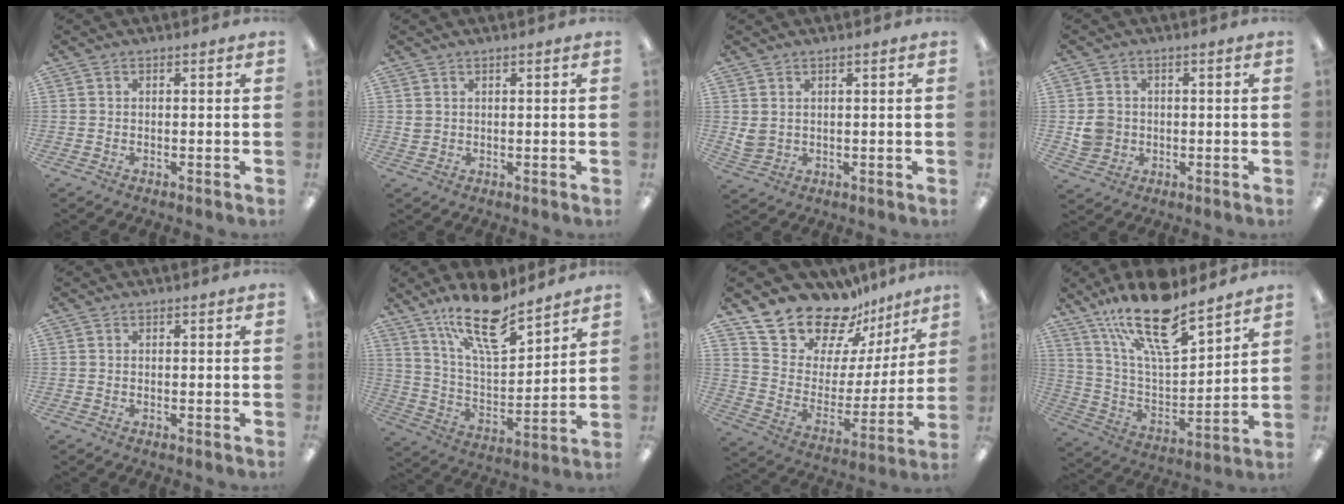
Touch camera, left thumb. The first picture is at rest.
{"total": 1.3, "force": [0.8, 1.0, 0.2], "torque": [-0.006, 0.002, 0.015]}
{"total": 2.9, "force": [1.4, 2.3, 1.1], "torque": [-0.016, -0.002, 0.028]}
{"total": 4.9, "force": [-0.1, 4.7, 1.3], "torque": [-0.015, 0.007, 0.001]}
{"total": 0.0}
{"total": 18.5, "force": [13.6, 6.1, 10.8], "torque": [-0.186, -0.082, 0.233]}
{"total": 19.4, "force": [16.3, 9.0, 5.4], "torque": [-0.107, -0.129, 0.294]}
{"total": 20.4, "force": [15.0, 6.4, 12.2], "torque": [-0.221, -0.091, 0.257]}